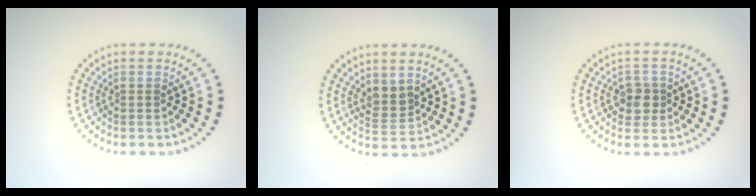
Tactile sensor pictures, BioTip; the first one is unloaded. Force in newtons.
{"total": 2.0, "press": 1.7, "slide": 1.1}
{"total": 2.0, "press": 1.9, "slide": 0.7}